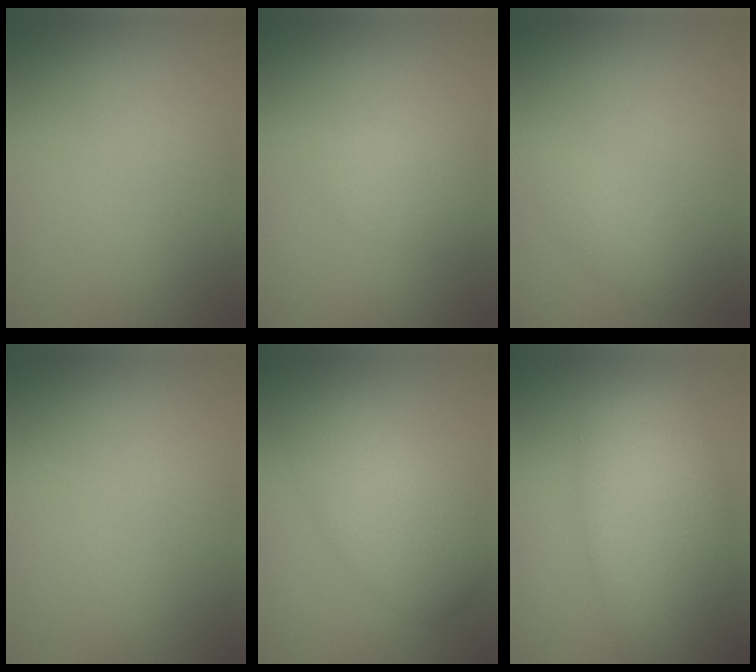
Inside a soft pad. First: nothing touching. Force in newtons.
{"total": 1.7, "press": 1.7, "slide": 0.1}
{"total": 2.0, "press": 2.0, "slide": 0.1}
{"total": 0.0}
{"total": 5.2, "press": 5.2, "slide": 0.1}
{"total": 10.6, "press": 10.6, "slide": 0.6}